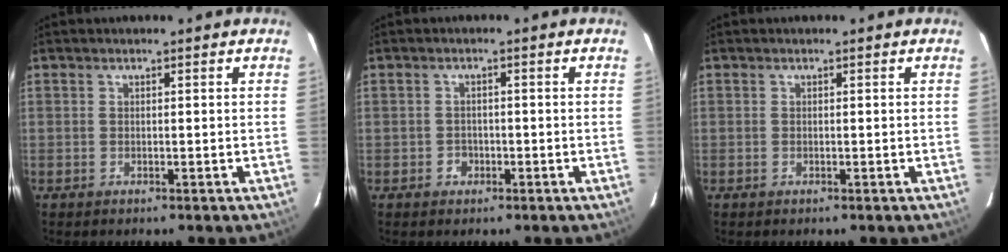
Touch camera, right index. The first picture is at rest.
{"total": 1.9, "force": [-1.1, 1.3, 0.8], "torque": [-0.016, 0.003, -0.018]}
{"total": 0.0}